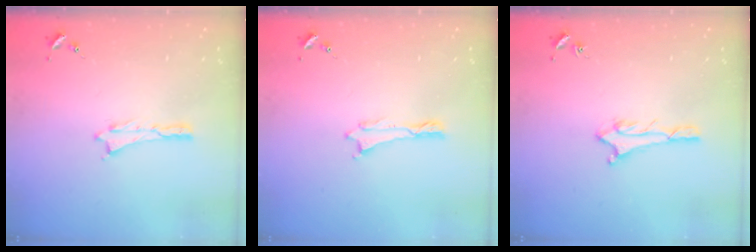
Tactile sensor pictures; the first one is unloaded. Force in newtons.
{"total": 0.0}
{"total": 1.6, "press": 1.6, "slide": 0.1}